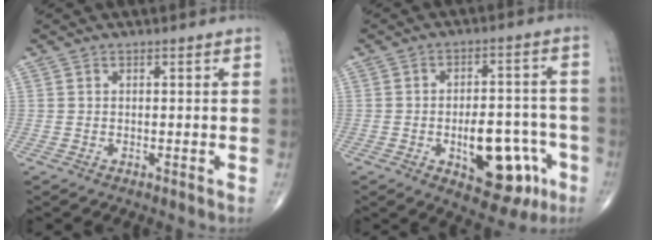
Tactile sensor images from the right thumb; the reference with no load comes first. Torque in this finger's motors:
{"motor_torque": [2.98, 2.03, 0.86, -0.91, 0.30]}